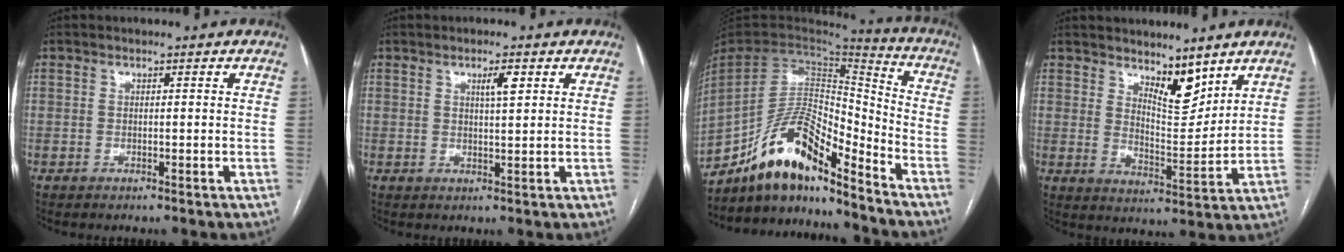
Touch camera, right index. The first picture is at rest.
{"total": 2.6, "force": [1.2, 0.3, 2.3], "torque": [-0.040, -0.001, 0.021]}
{"total": 15.3, "force": [-12.1, 3.5, 8.6], "torque": [-0.161, 0.036, -0.219]}
{"total": 6.8, "force": [5.2, 2.3, 3.6], "torque": [-0.059, -0.012, 0.095]}